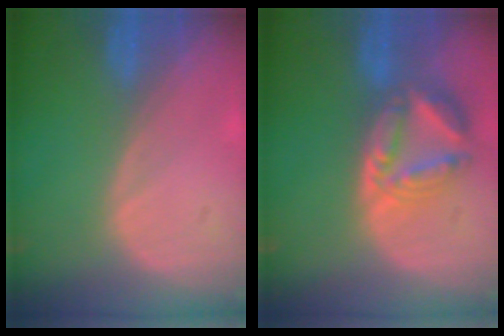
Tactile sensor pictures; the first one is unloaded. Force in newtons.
{"total": 7.9, "press": 6.9, "slide": 3.9}